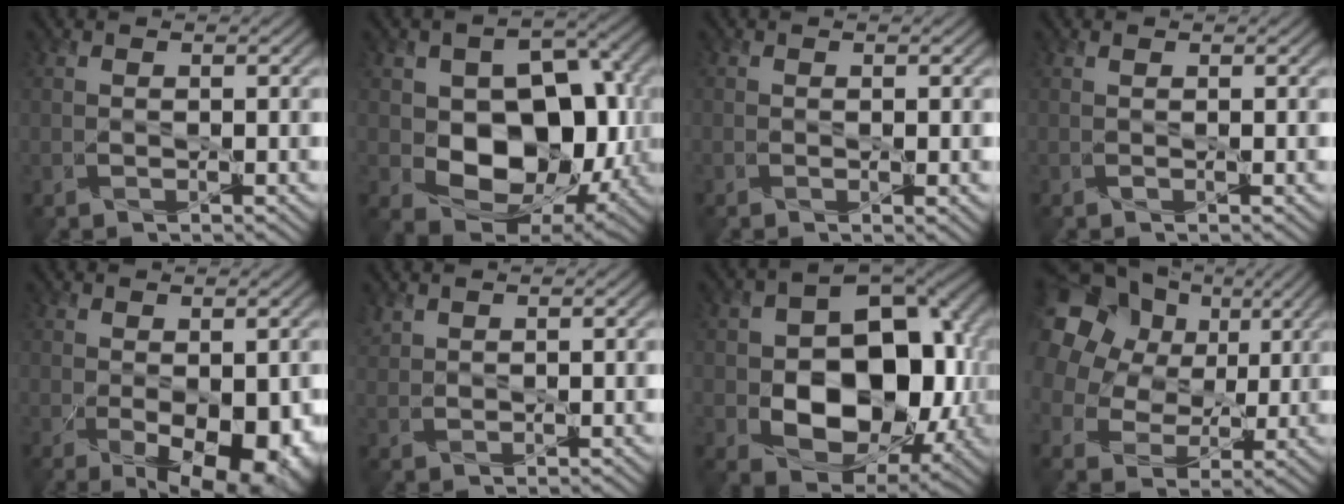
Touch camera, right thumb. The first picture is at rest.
{"total": 12.7, "force": [-1.1, 8.9, 9.0], "torque": [-0.121, -0.013, -0.016]}
{"total": 0.7, "force": [-0.2, 0.3, 0.7], "torque": [-0.007, 0.001, -0.004]}
{"total": 0.0}
{"total": 8.6, "force": [-2.4, 4.4, 6.9], "torque": [-0.100, -0.034, -0.014]}
{"total": 1.6, "force": [1.4, 0.6, 0.4], "torque": [-0.014, 0.006, 0.033]}
{"total": 15.3, "force": [-1.8, 10.6, 10.8], "torque": [-0.145, -0.017, -0.027]}
{"total": 17.2, "force": [7.1, 13.0, 8.8], "torque": [-0.261, 0.055, 0.147]}